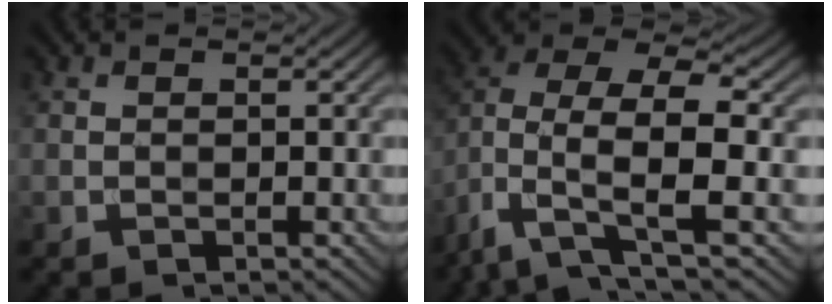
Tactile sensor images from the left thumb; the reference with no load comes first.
{"total": 10.8, "force": [-2.7, 5.5, 8.9], "torque": [-0.181, -0.003, -0.065]}